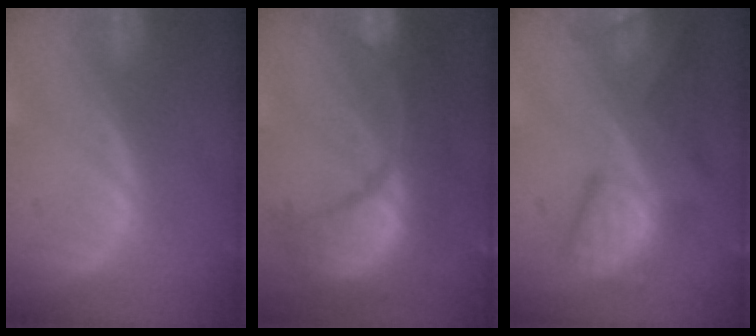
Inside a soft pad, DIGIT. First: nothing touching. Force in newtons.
{"total": 12.6, "press": 12.5, "slide": 1.4}
{"total": 10.1, "press": 8.7, "slide": 5.0}